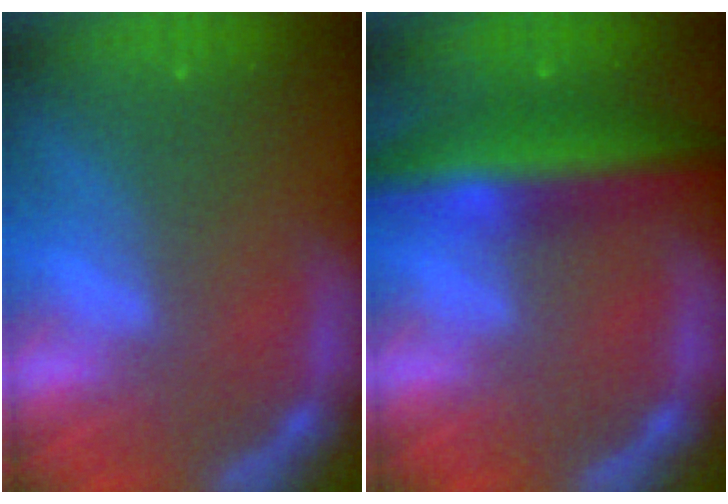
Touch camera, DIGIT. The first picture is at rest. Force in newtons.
{"total": 8.0}